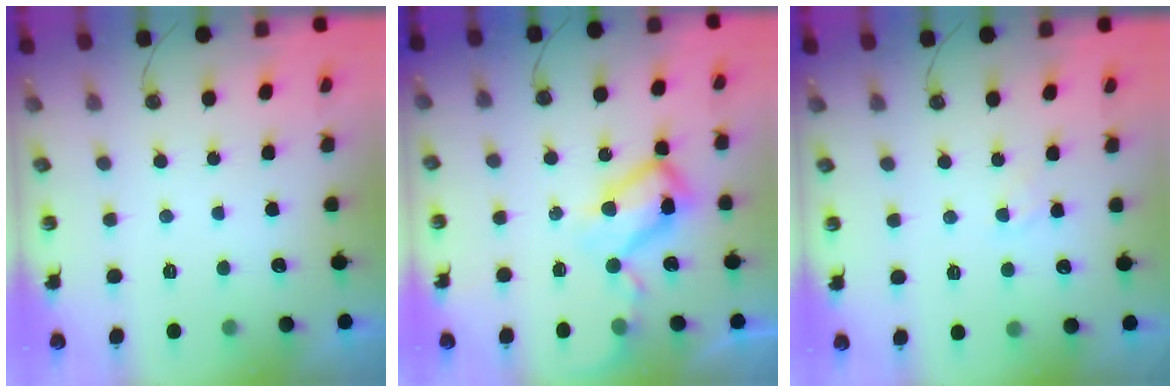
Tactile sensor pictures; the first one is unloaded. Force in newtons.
{"total": 11.6, "press": 11.5, "slide": 1.8}
{"total": 3.5, "press": 3.5, "slide": 0.5}